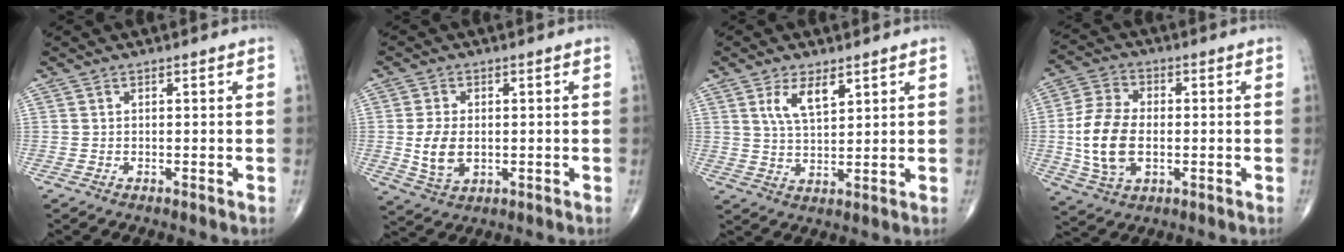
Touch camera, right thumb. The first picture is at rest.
{"total": 6.9, "force": [-0.3, 4.5, 5.2], "torque": [-0.097, -0.005, 0.003]}
{"total": 6.3, "force": [3.2, 2.7, 4.7], "torque": [-0.079, -0.019, 0.065]}
{"total": 12.4, "force": [-1.0, 7.8, 9.7], "torque": [-0.191, 0.006, -0.017]}